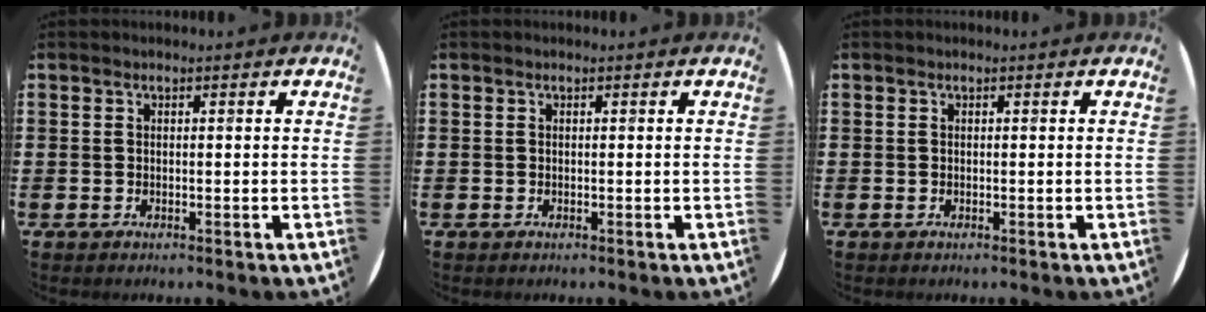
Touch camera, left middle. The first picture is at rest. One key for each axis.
{"total": 0.0}
{"total": 0.0}